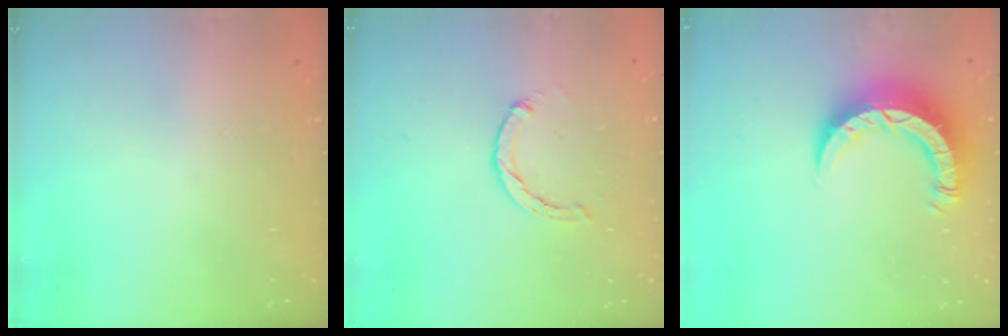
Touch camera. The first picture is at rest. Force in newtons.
{"total": 2.0, "press": 2.0, "slide": 0.4}
{"total": 8.3, "press": 8.2, "slide": 0.8}